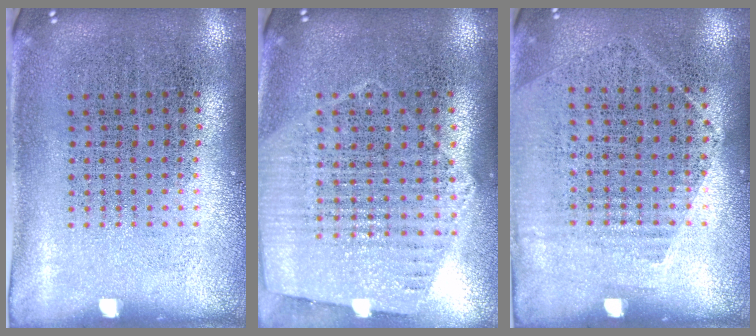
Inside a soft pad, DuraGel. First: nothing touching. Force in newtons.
{"total": 1.2, "press": 1.1, "slide": 0.3}
{"total": 1.2, "press": 1.0, "slide": 0.6}